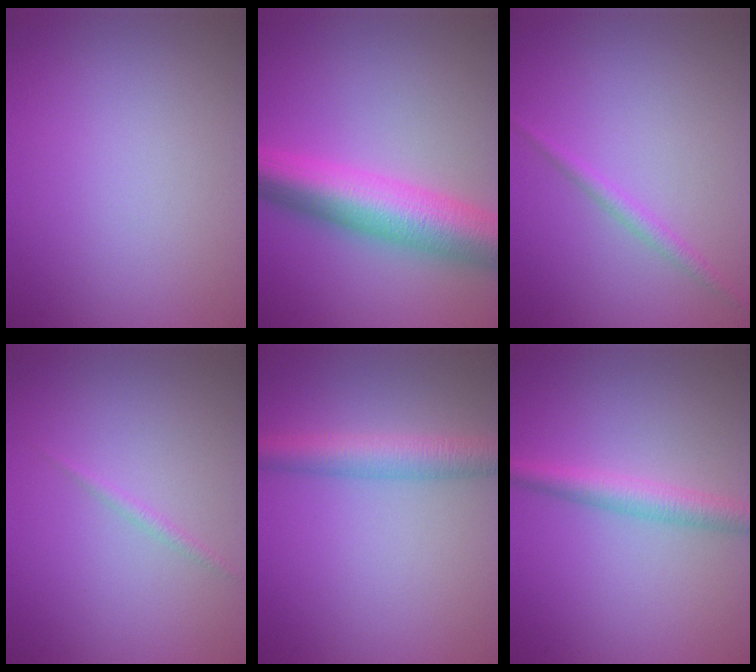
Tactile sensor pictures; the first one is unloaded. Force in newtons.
{"total": 8.7, "press": 8.7, "slide": 0.1}
{"total": 1.3, "press": 1.3, "slide": 0.1}
{"total": 0.7, "press": 0.7, "slide": 0.1}
{"total": 4.0, "press": 4.0, "slide": 0.1}
{"total": 2.8, "press": 2.8, "slide": 0.0}